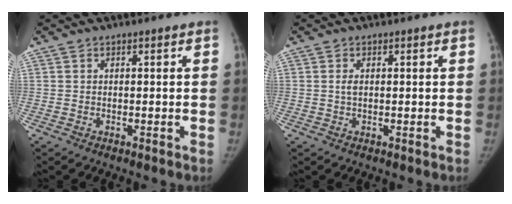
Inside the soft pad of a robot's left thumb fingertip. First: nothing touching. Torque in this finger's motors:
{"motor_torque": [-0.22, -0.22, -0.10, 0.09, 0.01]}